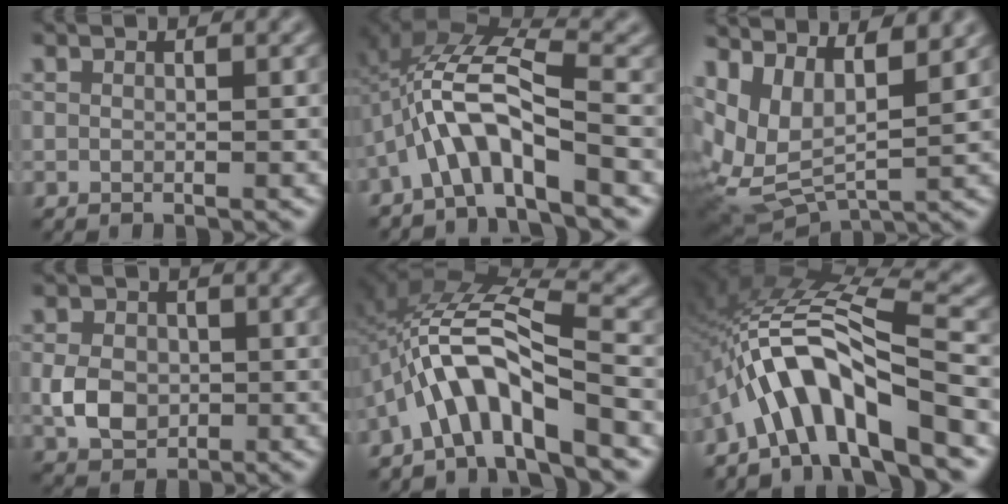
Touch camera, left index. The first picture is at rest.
{"total": 7.9, "force": [-3.2, 2.1, 6.9], "torque": [-0.140, 0.022, -0.067]}
{"total": 10.0, "force": [3.9, 5.5, 7.4], "torque": [-0.154, 0.018, 0.092]}
{"total": 3.4, "force": [-0.7, 2.7, 1.9], "torque": [-0.047, 0.001, -0.013]}
{"total": 7.3, "force": [-3.9, 1.6, 6.0], "torque": [-0.113, 0.021, -0.075]}
{"total": 10.5, "force": [-5.2, 2.5, 8.8], "torque": [-0.159, 0.024, -0.091]}